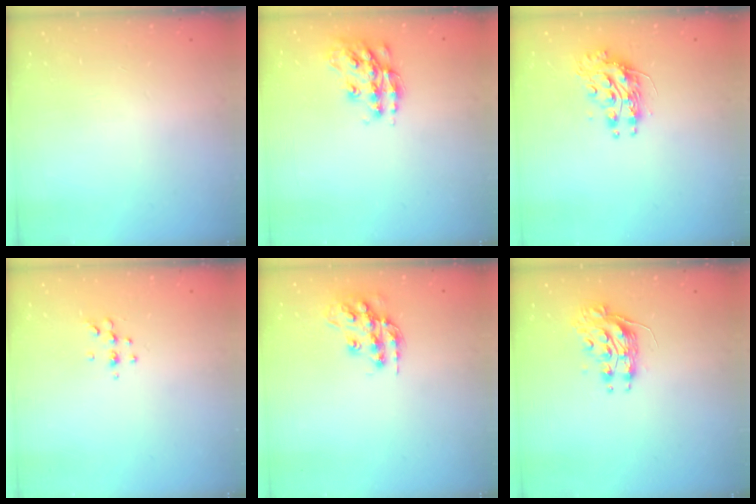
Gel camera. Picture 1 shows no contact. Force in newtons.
{"total": 14.2, "press": 14.2, "slide": 0.9}
{"total": 10.5, "press": 10.5, "slide": 0.3}
{"total": 5.3, "press": 5.1, "slide": 1.5}
{"total": 14.2, "press": 14.2, "slide": 0.9}
{"total": 8.7, "press": 8.7, "slide": 0.4}